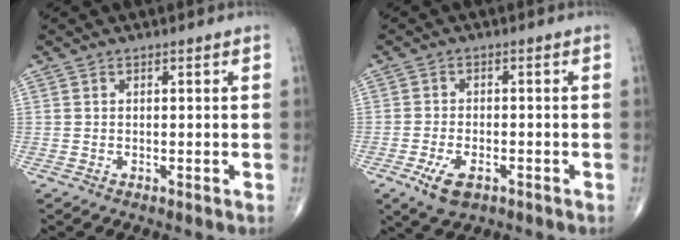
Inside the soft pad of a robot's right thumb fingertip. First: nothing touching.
{"total": 5.5, "force": [-2.7, 2.8, 3.9], "torque": [-0.072, 0.005, -0.043]}